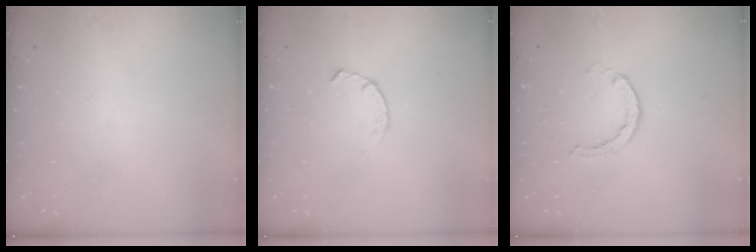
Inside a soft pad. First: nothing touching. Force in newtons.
{"total": 2.3, "press": 2.2, "slide": 0.4}
{"total": 2.0, "press": 2.0, "slide": 0.2}